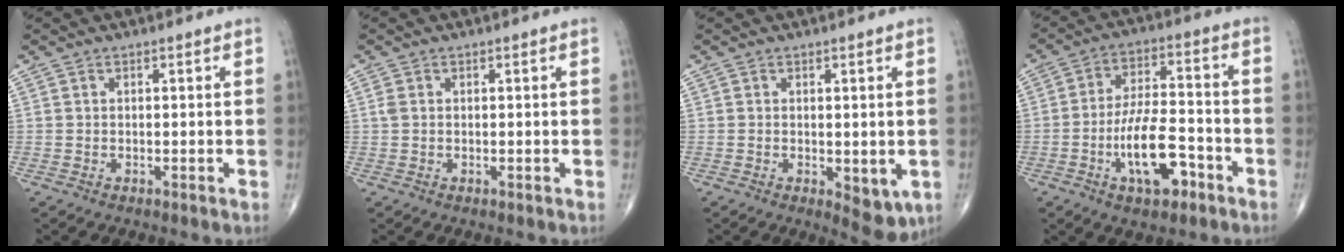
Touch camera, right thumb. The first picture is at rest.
{"total": 1.7, "force": [0.3, 1.1, 1.3], "torque": [-0.042, 0.006, 0.007]}
{"total": 5.5, "force": [-1.1, 2.5, 4.7], "torque": [-0.043, -0.011, -0.005]}
{"total": 12.5, "force": [-5.1, 5.2, 10.1], "torque": [-0.173, 0.032, -0.085]}